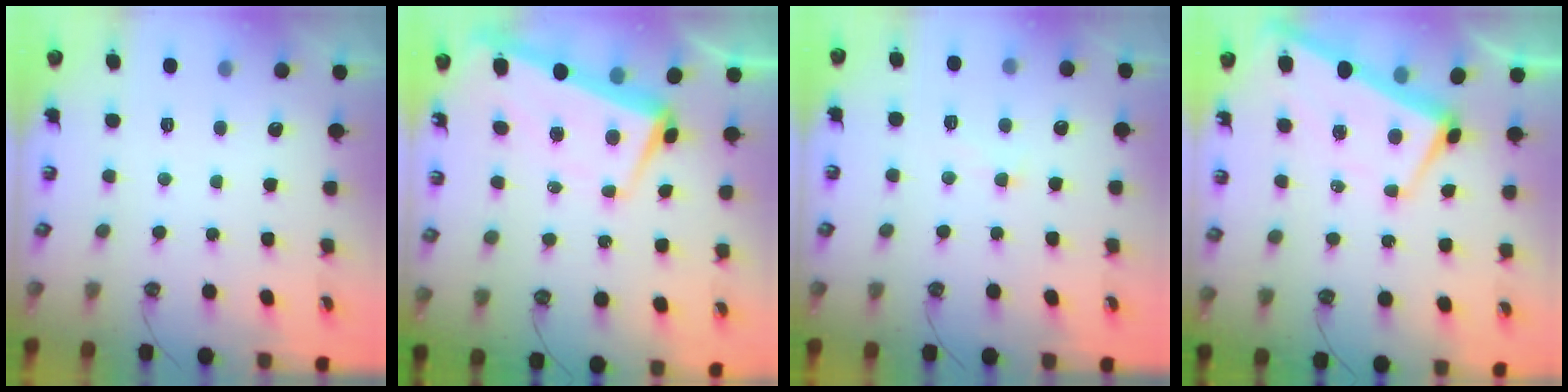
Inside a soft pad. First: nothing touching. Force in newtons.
{"total": 1.9, "press": 0.8, "slide": 1.8}
{"total": 1.1, "press": 0.7, "slide": 0.8}
{"total": 1.5, "press": 1.3, "slide": 0.7}